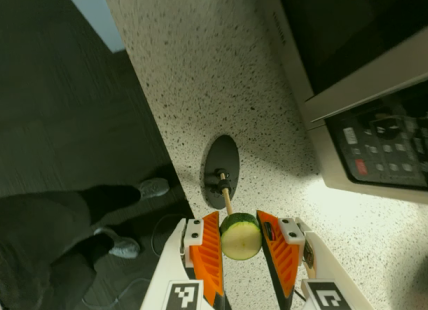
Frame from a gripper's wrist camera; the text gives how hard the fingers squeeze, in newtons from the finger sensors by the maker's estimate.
{"total": 9.4, "left": 9.6, "right": 9.2}